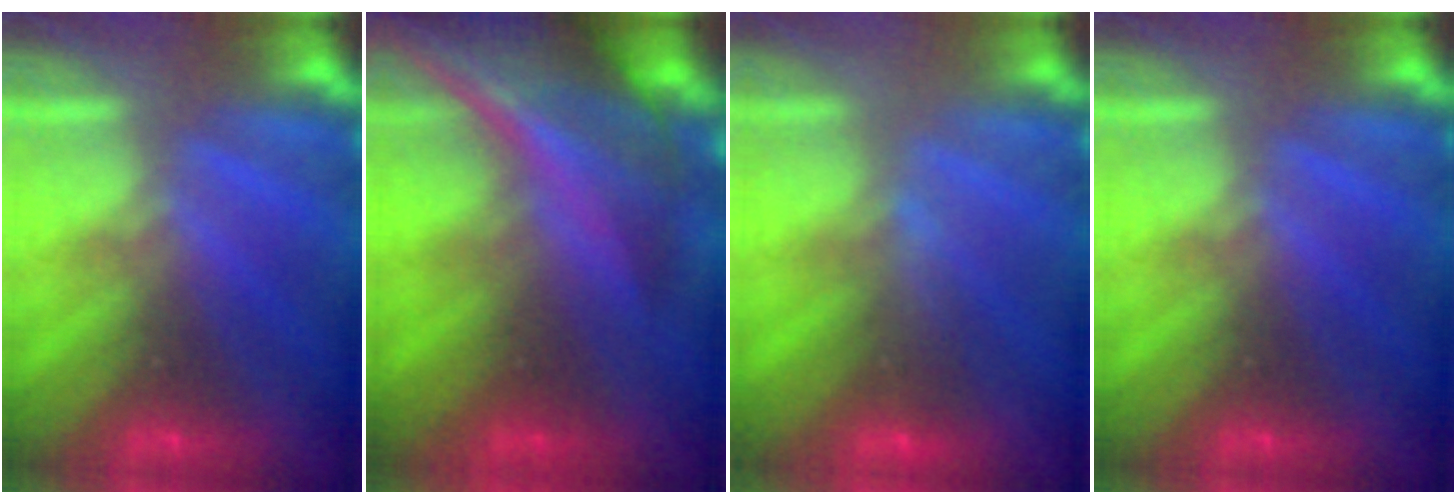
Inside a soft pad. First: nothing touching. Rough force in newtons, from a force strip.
{"total": 9.1}
{"total": 4.6}
{"total": 0.0}